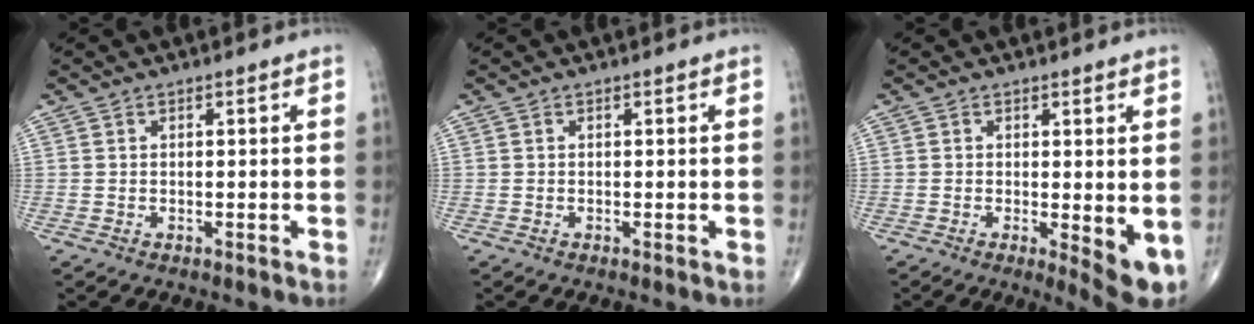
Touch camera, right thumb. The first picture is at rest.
{"total": 0.0}
{"total": 6.3, "force": [-0.9, 1.8, 6.0], "torque": [-0.080, -0.017, -0.011]}